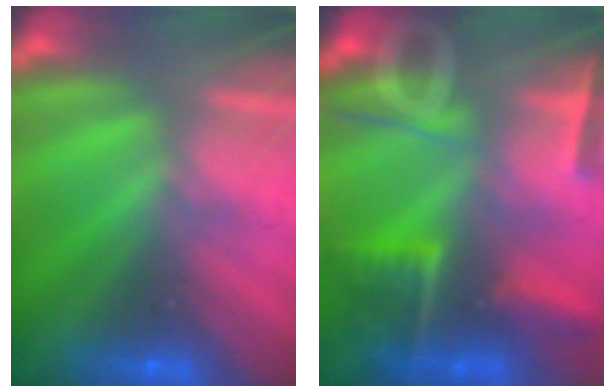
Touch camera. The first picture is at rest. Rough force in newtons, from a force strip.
{"total": 8.9}